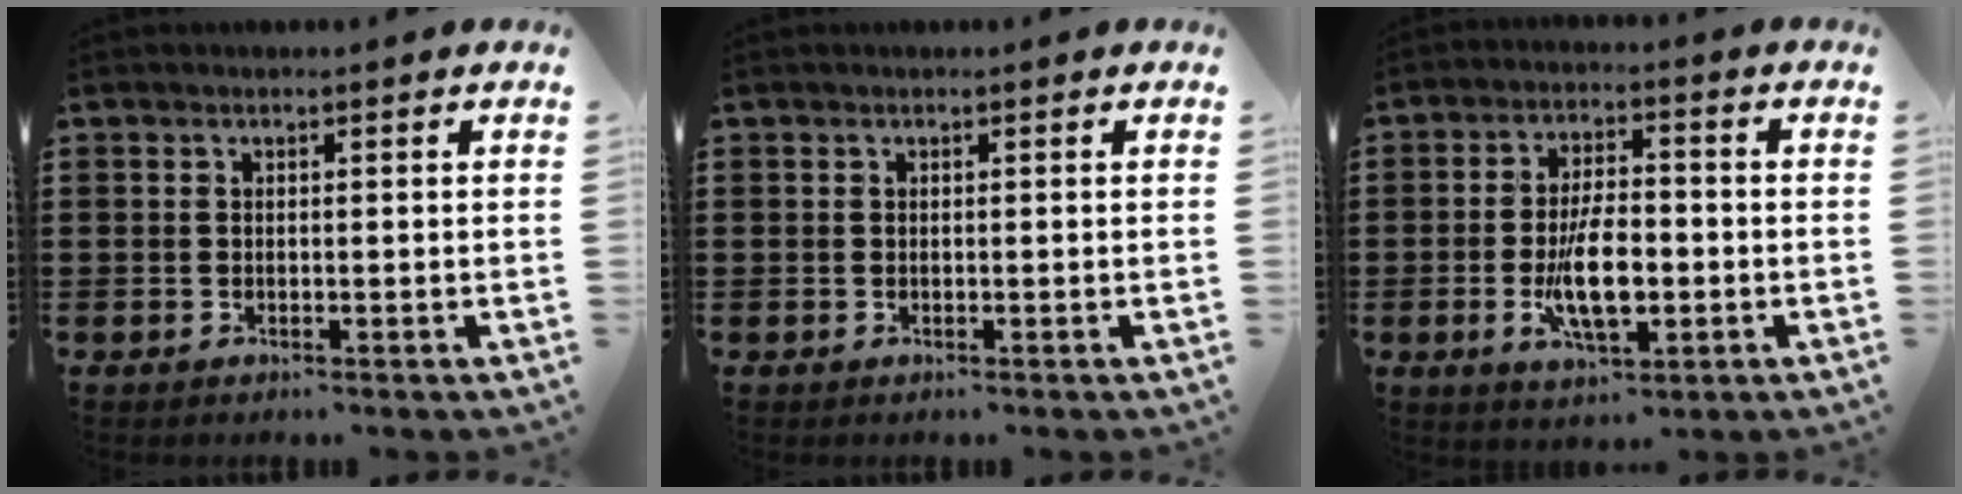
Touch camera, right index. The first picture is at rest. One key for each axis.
{"total": 0.0}
{"total": 9.4, "fx": -2.0, "fy": 4.0, "fz": 8.2, "tx": -0.163, "ty": -0.009, "tz": -0.039}